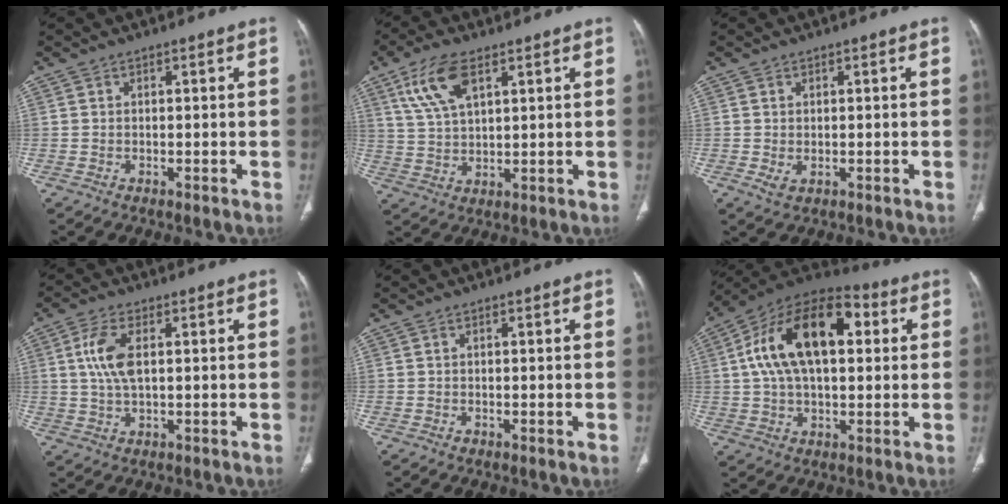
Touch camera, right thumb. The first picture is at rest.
{"total": 9.3, "force": [4.7, 4.2, 6.8], "torque": [-0.139, -0.009, 0.098]}
{"total": 2.2, "force": [-0.4, 1.4, 1.6], "torque": [-0.033, -0.001, -0.001]}
{"total": 7.0, "force": [1.4, 3.2, 6.1], "torque": [-0.139, 0.002, 0.028]}
{"total": 0.6, "force": [-0.3, 0.4, 0.3], "torque": [-0.005, 0.000, -0.004]}
{"total": 20.6, "force": [4.3, 11.1, 16.8], "torque": [-0.277, 0.029, 0.061]}